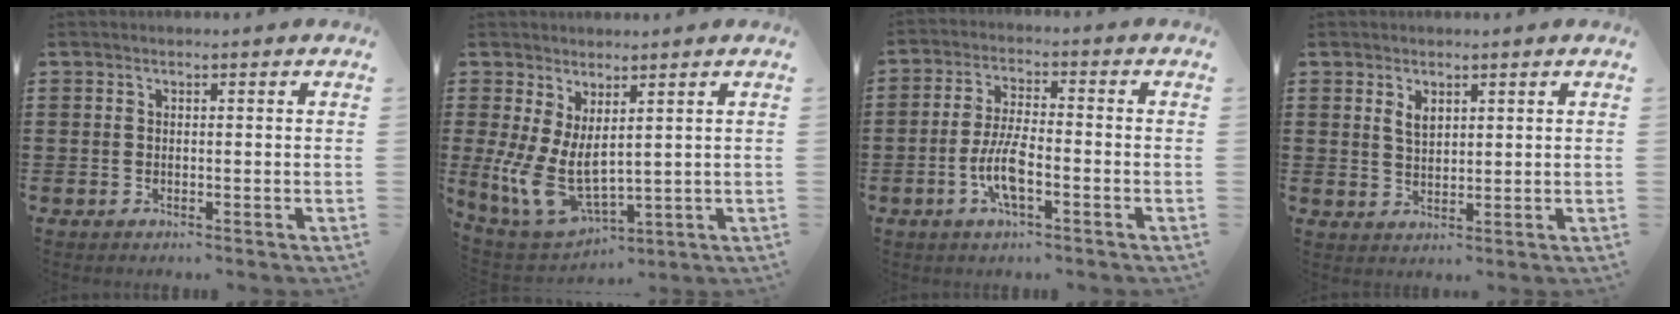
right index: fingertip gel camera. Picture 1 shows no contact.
{"total": 7.9, "force": [0.5, 4.3, 6.6], "torque": [-0.172, -0.027, 0.013]}
{"total": 6.7, "force": [-2.3, 1.9, 6.0], "torque": [-0.142, -0.010, -0.052]}
{"total": 2.3, "force": [1.4, 1.2, 1.3], "torque": [-0.029, 0.003, 0.026]}